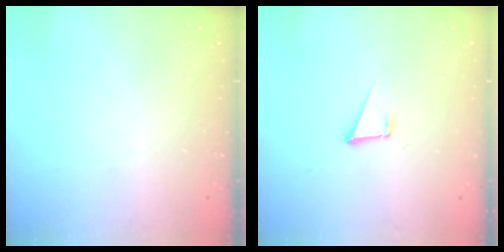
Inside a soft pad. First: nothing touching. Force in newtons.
{"total": 1.7, "press": 1.7, "slide": 0.1}